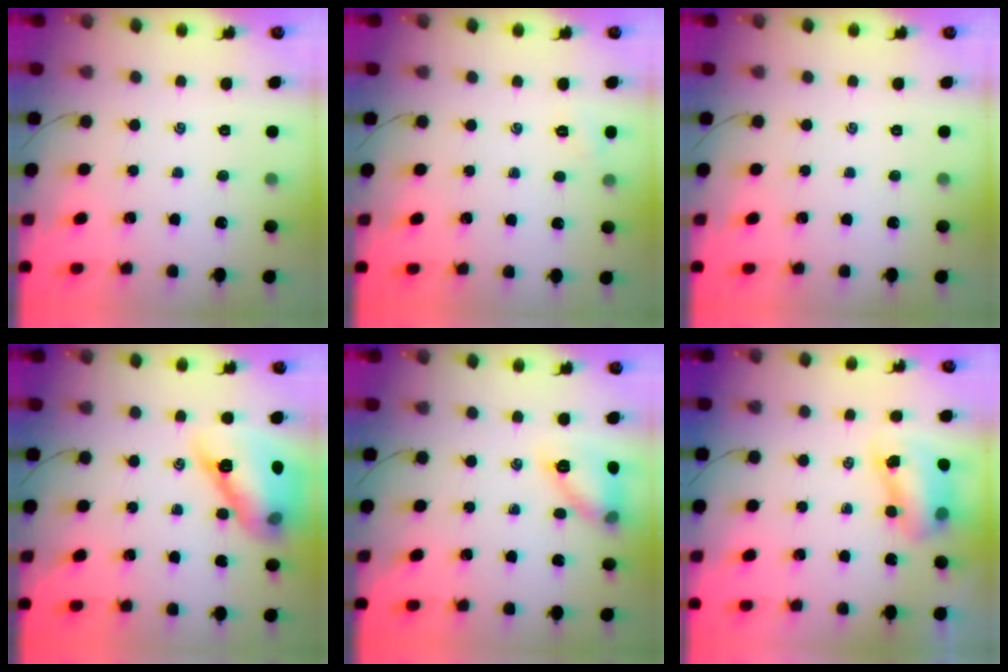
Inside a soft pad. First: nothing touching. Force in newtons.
{"total": 4.5, "press": 4.3, "slide": 1.3}
{"total": 0.0}
{"total": 14.3, "press": 14.0, "slide": 2.8}
{"total": 11.9, "press": 11.9, "slide": 0.6}
{"total": 8.6, "press": 8.5, "slide": 1.7}